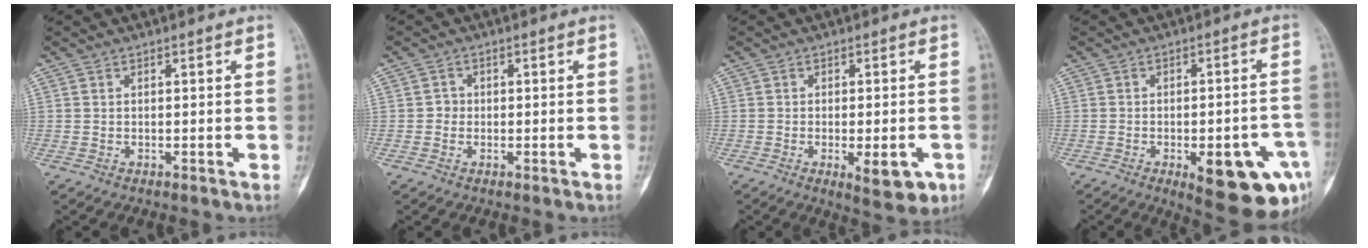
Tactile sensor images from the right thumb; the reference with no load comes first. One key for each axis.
{"total": 1.5, "fx": -0.2, "fy": 1.4, "fz": 0.4, "tx": 0.004, "ty": 0.007, "tz": -0.008}
{"total": 7.6, "fx": -2.7, "fy": 2.8, "fz": 6.5, "tx": -0.075, "ty": -0.002, "tz": -0.028}
{"total": 15.5, "fx": -5.9, "fy": 5.4, "fz": 13.2, "tx": -0.117, "ty": 0.024, "tz": -0.058}